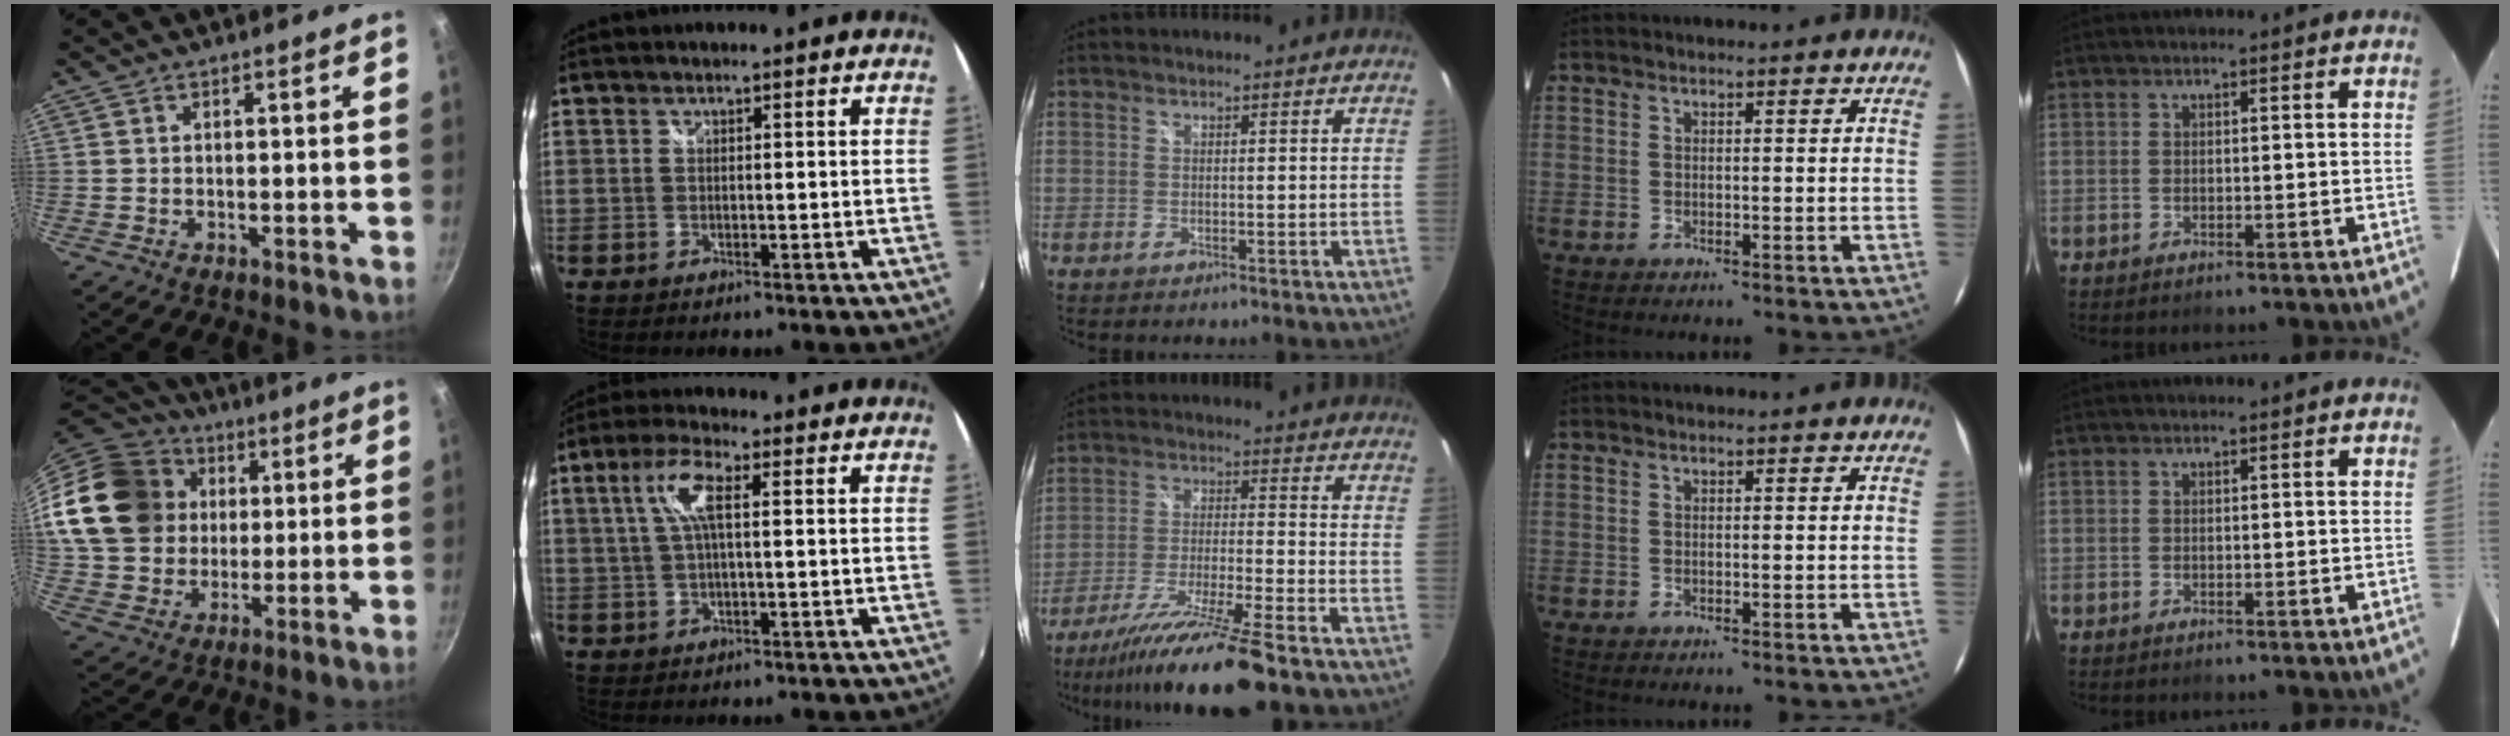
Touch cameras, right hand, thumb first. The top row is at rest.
{"thumb": {"total": 23.8, "force": [4.4, 20.0, 12.1], "torque": [-0.221, 0.035, 0.089]}, "index": {"total": 6.5, "force": [1.3, 1.6, 6.2], "torque": [-0.121, 0.010, 0.026]}, "middle": {"total": 14.9, "force": [-12.0, -1.1, 8.8], "torque": [-0.175, -0.029, -0.206]}}